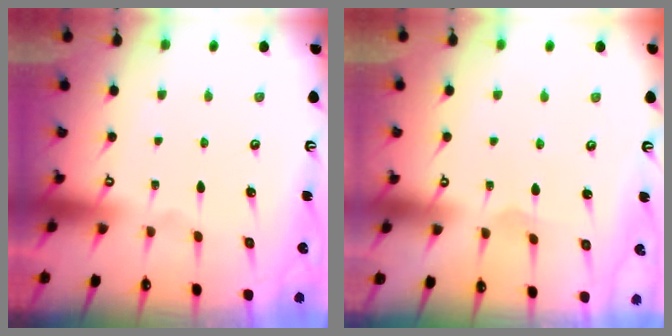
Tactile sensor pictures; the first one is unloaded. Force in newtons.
{"total": 2.6, "press": 2.6, "slide": 0.2}